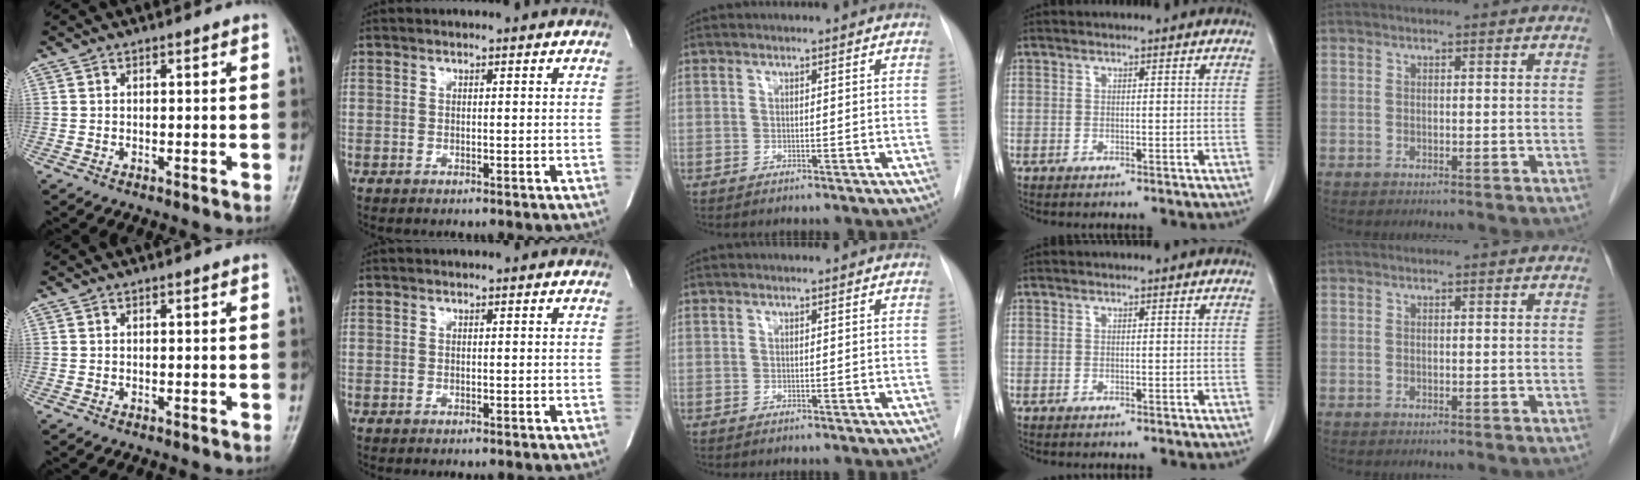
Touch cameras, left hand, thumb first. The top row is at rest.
{}